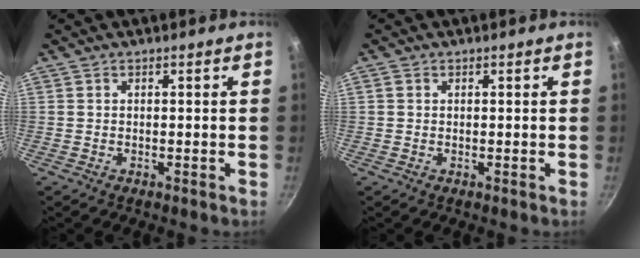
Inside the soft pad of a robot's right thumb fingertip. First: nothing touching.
{"total": 0.7, "force": [0.2, 0.6, 0.2], "torque": [-0.002, 0.002, 0.003]}